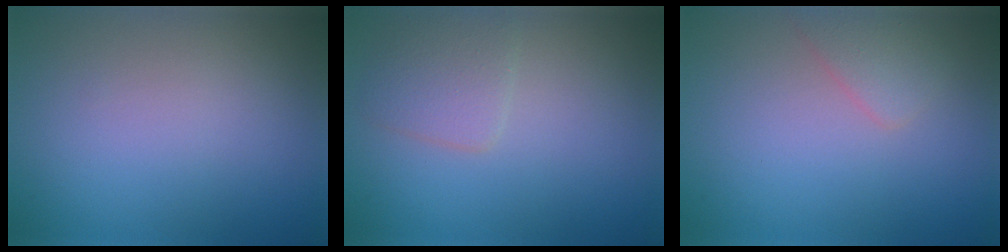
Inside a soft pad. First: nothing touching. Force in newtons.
{"total": 2.5, "press": 2.5, "slide": 0.1}
{"total": 1.6, "press": 1.6, "slide": 0.1}